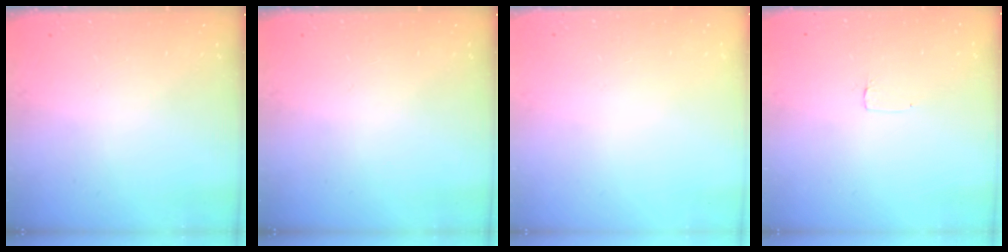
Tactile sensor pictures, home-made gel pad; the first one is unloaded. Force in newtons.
{"total": 0.0}
{"total": 0.0}
{"total": 2.6, "press": 2.6, "slide": 0.2}